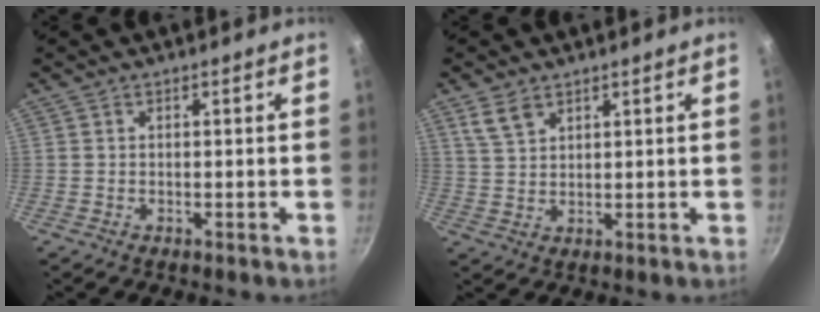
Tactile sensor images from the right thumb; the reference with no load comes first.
{"total": 4.4, "force": [2.9, 2.2, 2.3], "torque": [-0.040, -0.011, 0.061]}